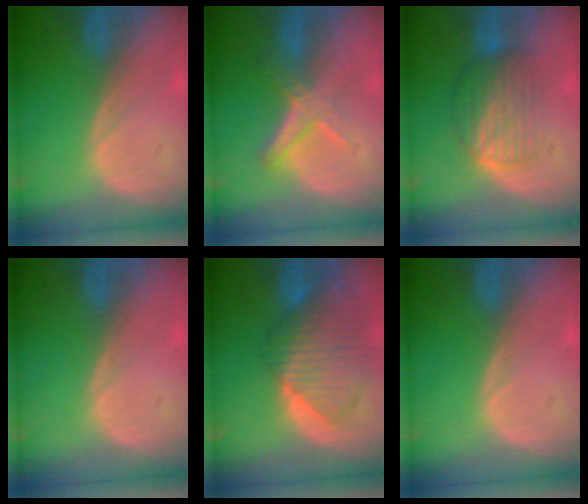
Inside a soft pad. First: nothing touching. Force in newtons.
{"total": 5.8, "press": 5.4, "slide": 1.9}
{"total": 6.5, "press": 6.3, "slide": 1.5}
{"total": 0.0}
{"total": 10.3, "press": 8.9, "slide": 5.2}
{"total": 0.0}